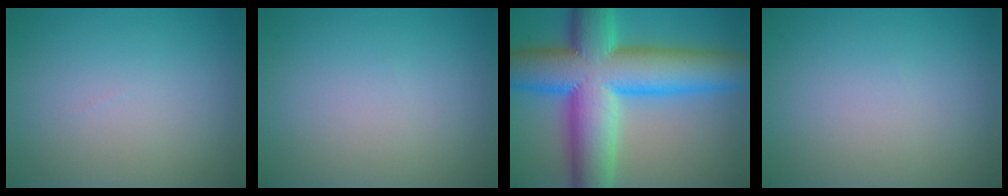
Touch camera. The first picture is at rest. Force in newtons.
{"total": 0.0}
{"total": 15.6, "press": 15.6, "slide": 0.3}
{"total": 0.0}